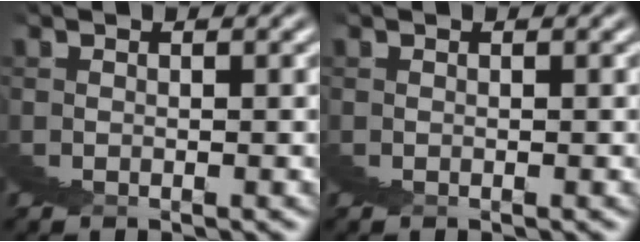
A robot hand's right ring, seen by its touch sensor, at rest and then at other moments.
{"total": 0.0}